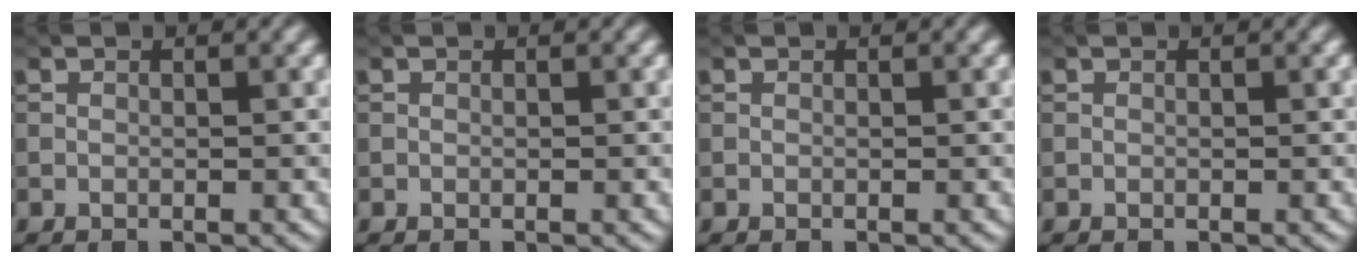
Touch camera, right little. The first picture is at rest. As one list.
[{"total": 0.0}, {"total": 0.0}, {"total": 0.0}]